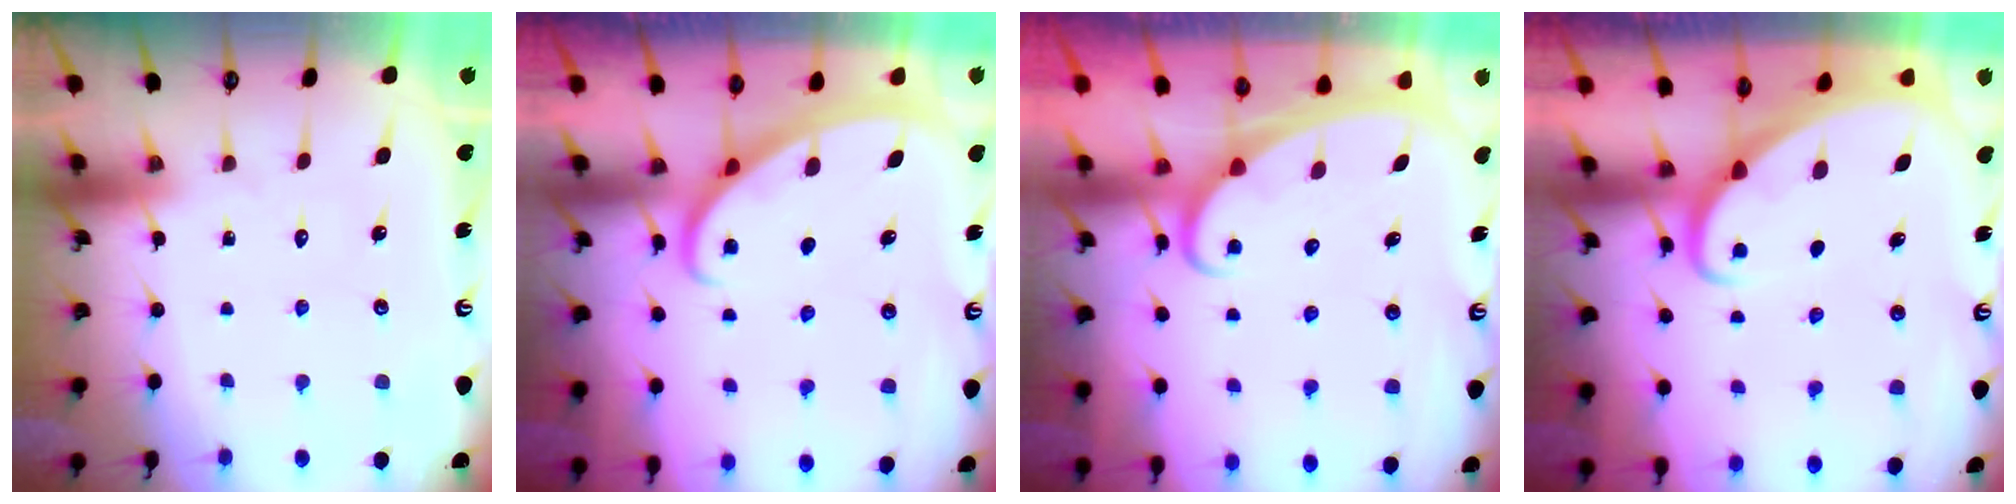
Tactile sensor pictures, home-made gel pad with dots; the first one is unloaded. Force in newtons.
{"total": 3.1, "press": 3.1, "slide": 0.1}
{"total": 2.6, "press": 2.6, "slide": 0.3}
{"total": 2.5, "press": 2.5, "slide": 0.2}